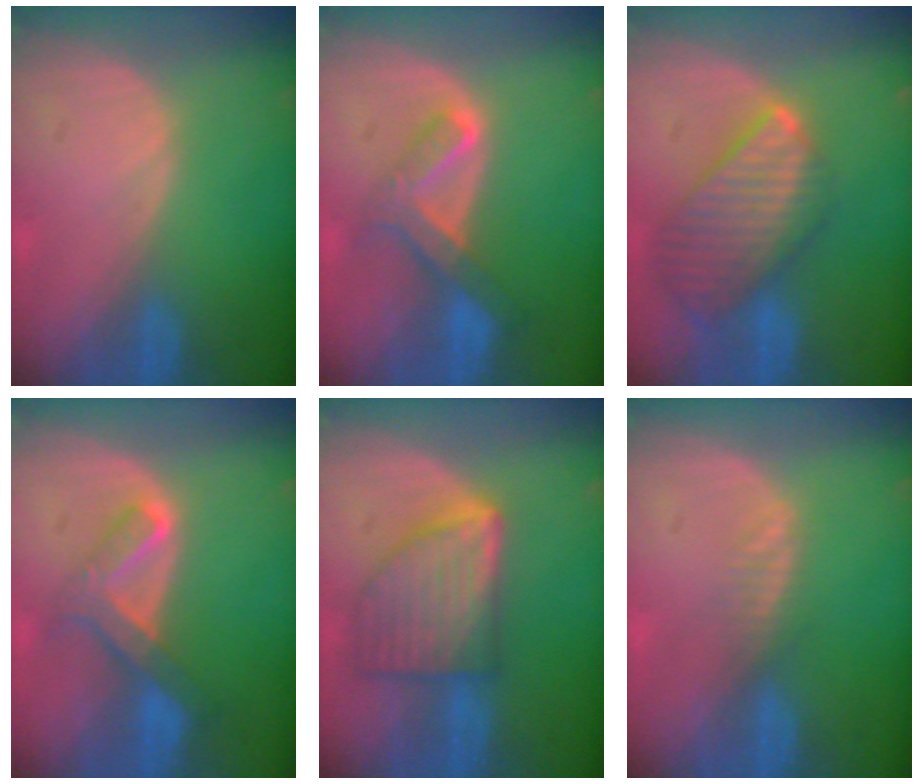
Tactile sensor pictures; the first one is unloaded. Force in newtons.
{"total": 6.6, "press": 5.8, "slide": 3.0}
{"total": 9.8, "press": 8.5, "slide": 4.8}
{"total": 6.6, "press": 5.8, "slide": 3.0}
{"total": 8.4, "press": 8.4, "slide": 0.3}
{"total": 1.6, "press": 1.6, "slide": 0.1}